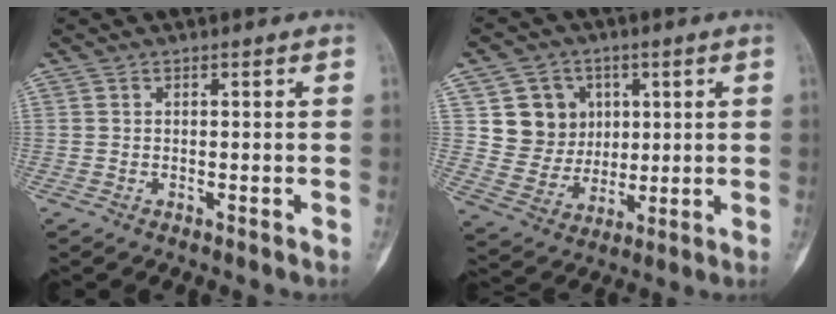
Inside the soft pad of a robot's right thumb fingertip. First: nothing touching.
{"total": 11.0, "force": [3.3, 10.0, 3.0], "torque": [-0.008, -0.007, 0.068]}